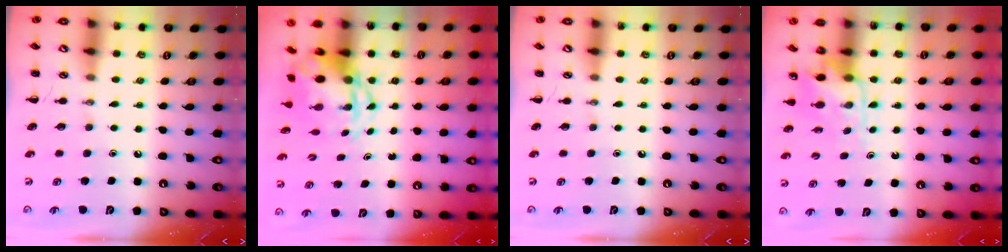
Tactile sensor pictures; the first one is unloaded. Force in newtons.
{"total": 4.3, "press": 4.1, "slide": 1.1}
{"total": 0.0}
{"total": 4.9, "press": 4.9, "slide": 0.6}